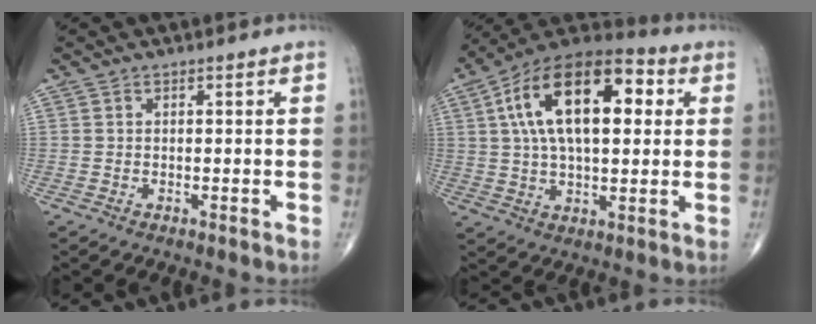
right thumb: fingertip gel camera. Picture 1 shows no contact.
{"total": 21.4, "force": [5.0, 10.7, 17.8], "torque": [-0.285, 0.020, 0.070]}